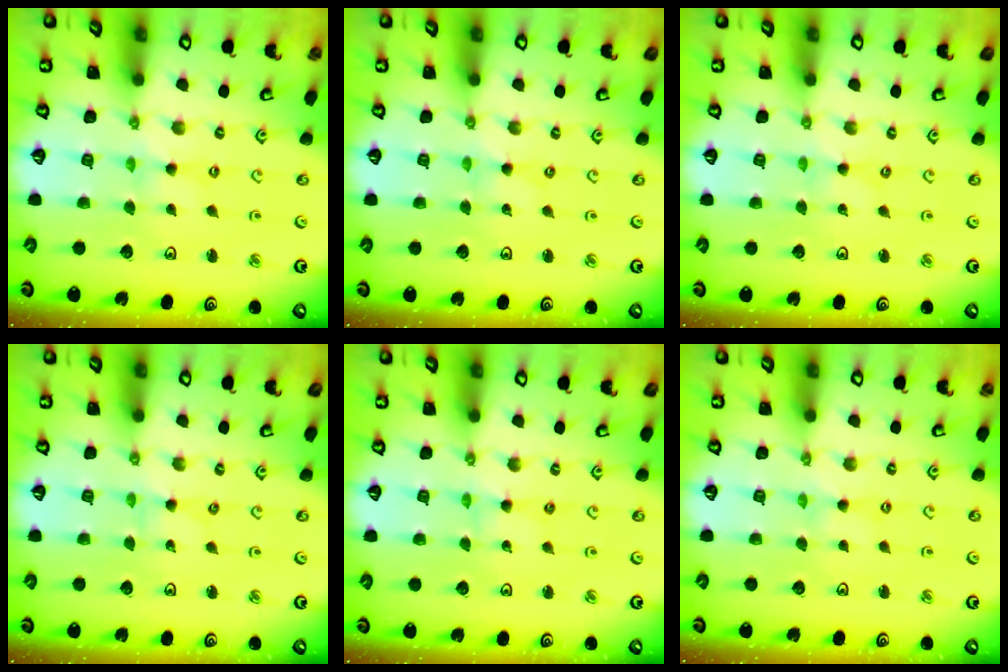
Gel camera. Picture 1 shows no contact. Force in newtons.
{"total": 0.0}
{"total": 0.0}
{"total": 0.0}
{"total": 1.3, "press": 1.3, "slide": 0.1}
{"total": 0.0}